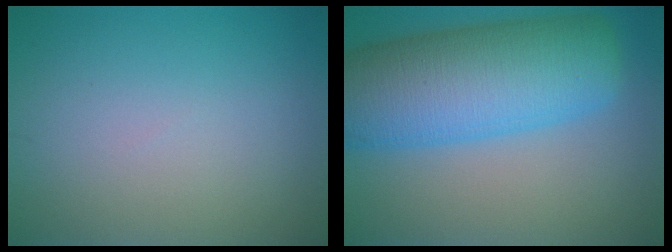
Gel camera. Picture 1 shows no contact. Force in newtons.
{"total": 11.9, "press": 11.9, "slide": 0.3}